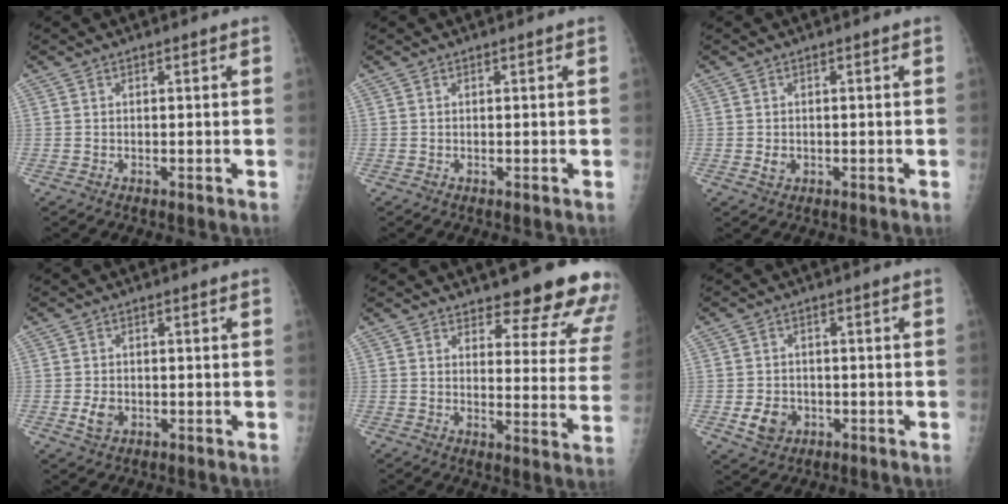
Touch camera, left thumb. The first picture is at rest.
{"total": 0.0}
{"total": 1.6, "force": [-0.4, 1.3, 0.8], "torque": [-0.008, 0.001, -0.002]}
{"total": 3.0, "force": [-0.9, 2.2, 1.9], "torque": [-0.029, 0.001, -0.012]}
{"total": 17.0, "force": [14.6, 5.0, 6.9], "torque": [-0.034, -0.105, 0.161]}
{"total": 5.2, "force": [-1.8, 4.2, 2.5], "torque": [-0.030, 0.005, -0.022]}